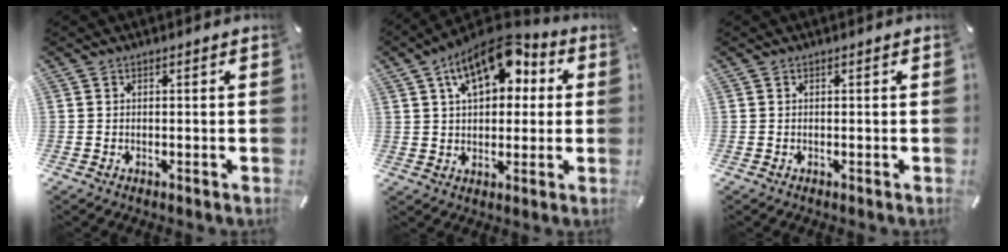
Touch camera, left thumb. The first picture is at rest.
{"total": 13.9, "force": [6.5, 8.3, 9.1], "torque": [-0.148, -0.024, 0.113]}
{"total": 0.0}